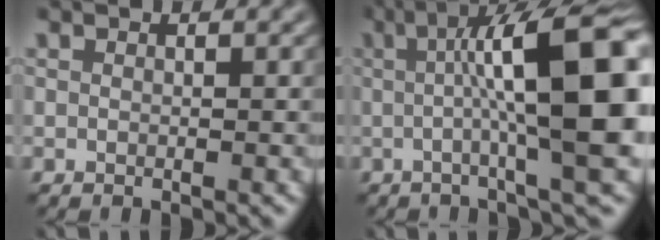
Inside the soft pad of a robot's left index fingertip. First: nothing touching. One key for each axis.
{"total": 12.8, "fx": 0.7, "fy": 2.5, "fz": 12.5, "tx": -0.163, "ty": 0.018, "tz": 0.010}